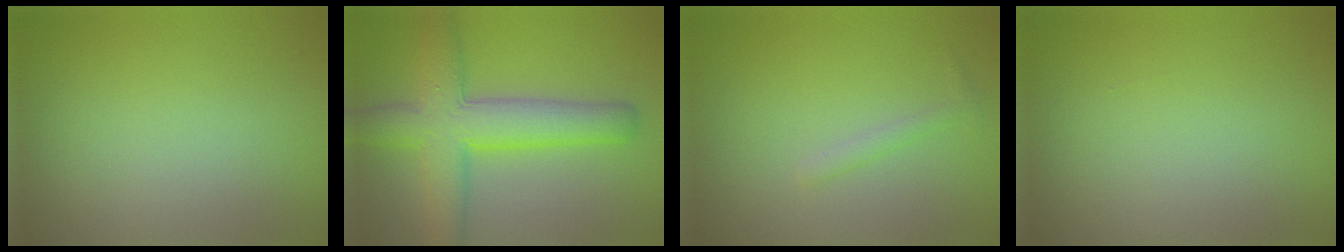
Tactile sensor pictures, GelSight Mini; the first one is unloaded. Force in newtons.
{"total": 7.5, "press": 7.5, "slide": 0.2}
{"total": 1.0, "press": 1.0, "slide": 0.0}
{"total": 0.0}